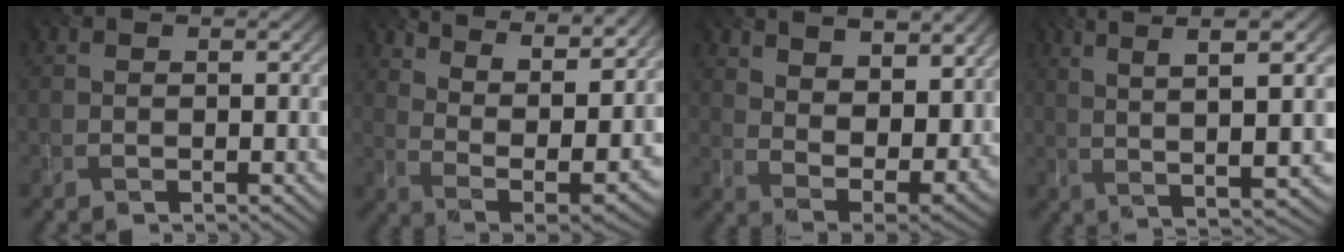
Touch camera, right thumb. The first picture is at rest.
{"total": 15.1, "force": [9.8, 5.3, 10.2], "torque": [-0.183, 0.013, 0.143]}
{"total": 13.9, "force": [8.1, 6.3, 9.4], "torque": [-0.171, 0.001, 0.114]}
{"total": 10.4, "force": [3.4, 1.7, 9.7], "torque": [-0.176, 0.014, 0.064]}